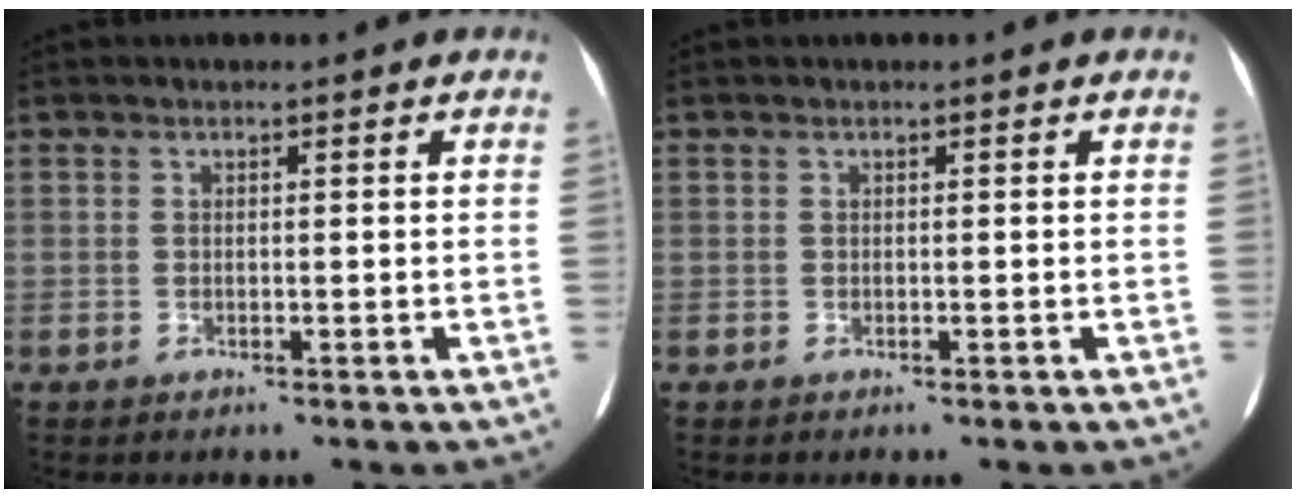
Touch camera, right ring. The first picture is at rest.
{"total": 0.0}